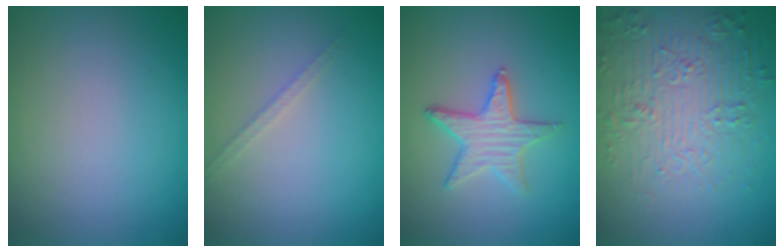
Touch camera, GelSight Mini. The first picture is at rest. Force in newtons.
{"total": 1.1, "press": 1.1, "slide": 0.2}
{"total": 2.4, "press": 2.4, "slide": 0.2}
{"total": 6.2, "press": 5.5, "slide": 2.8}